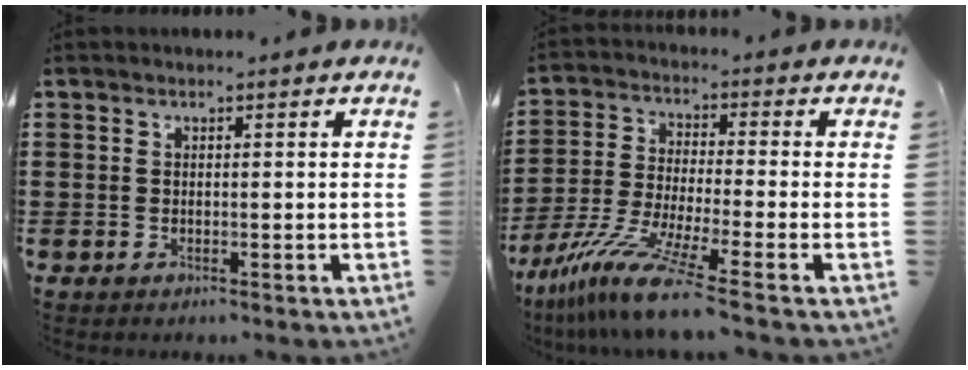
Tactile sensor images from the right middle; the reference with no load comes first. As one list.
[{"total": 9.7, "force": [-7.3, -0.1, 6.3], "torque": [-0.139, -0.011, -0.147]}]